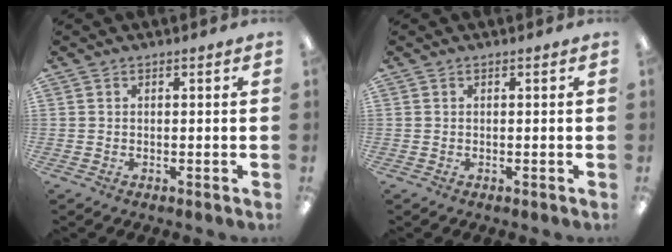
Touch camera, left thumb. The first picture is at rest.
{"total": 0.0}